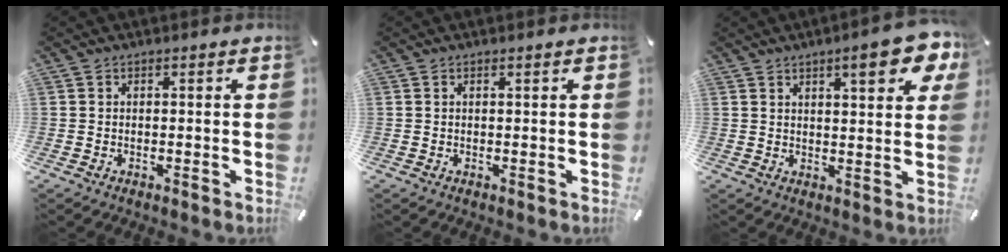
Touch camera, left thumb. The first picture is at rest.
{"total": 0.0}
{"total": 10.0, "force": [5.6, 3.0, 7.7], "torque": [-0.103, -0.027, 0.089]}